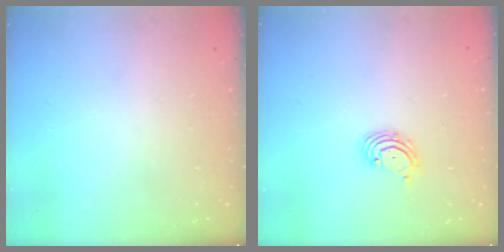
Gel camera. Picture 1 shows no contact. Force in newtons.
{"total": 2.6, "press": 2.5, "slide": 0.6}